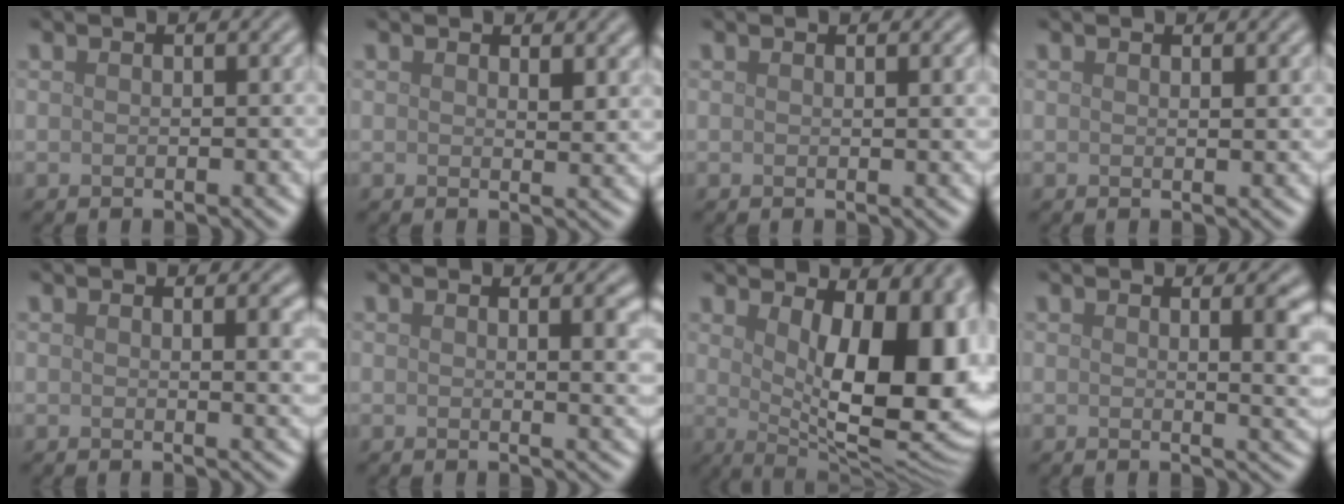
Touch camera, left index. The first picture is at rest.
{"total": 1.3, "force": [0.9, 0.5, 0.8], "torque": [-0.010, -0.004, 0.017]}
{"total": 0.8, "force": [0.4, 0.2, 0.7], "torque": [-0.005, 0.001, 0.004]}
{"total": 0.5, "force": [0.4, 0.1, 0.3], "torque": [-0.004, -0.002, 0.007]}
{"total": 2.5, "force": [1.0, 0.9, 2.1], "torque": [-0.015, 0.001, 0.013]}
{"total": 3.4, "force": [1.3, 1.4, 2.9], "torque": [-0.022, 0.002, 0.018]}
{"total": 12.6, "force": [1.9, 5.4, 11.2], "torque": [-0.117, -0.007, 0.035]}
{"total": 5.0, "force": [1.5, 2.2, 4.2], "torque": [-0.025, 0.002, 0.022]}